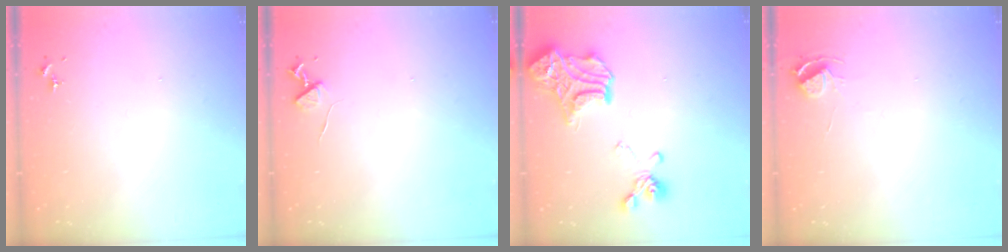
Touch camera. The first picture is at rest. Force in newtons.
{"total": 5.7, "press": 5.6, "slide": 0.8}
{"total": 20.3, "press": 20.2, "slide": 1.7}
{"total": 6.1, "press": 6.0, "slide": 0.7}